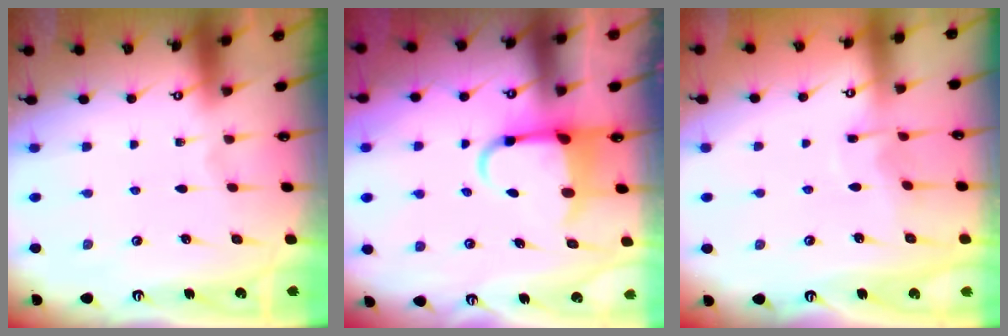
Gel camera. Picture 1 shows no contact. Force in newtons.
{"total": 5.4, "press": 5.3, "slide": 1.2}
{"total": 3.7, "press": 3.7, "slide": 0.4}